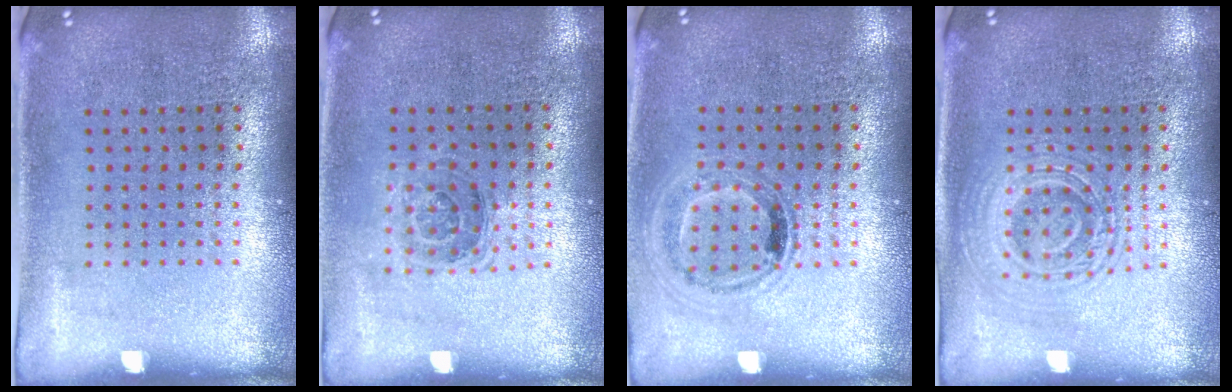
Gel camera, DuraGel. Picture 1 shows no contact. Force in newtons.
{"total": 1.1, "press": 1.0, "slide": 0.5}
{"total": 1.0, "press": 0.9, "slide": 0.4}
{"total": 2.9, "press": 2.8, "slide": 0.5}